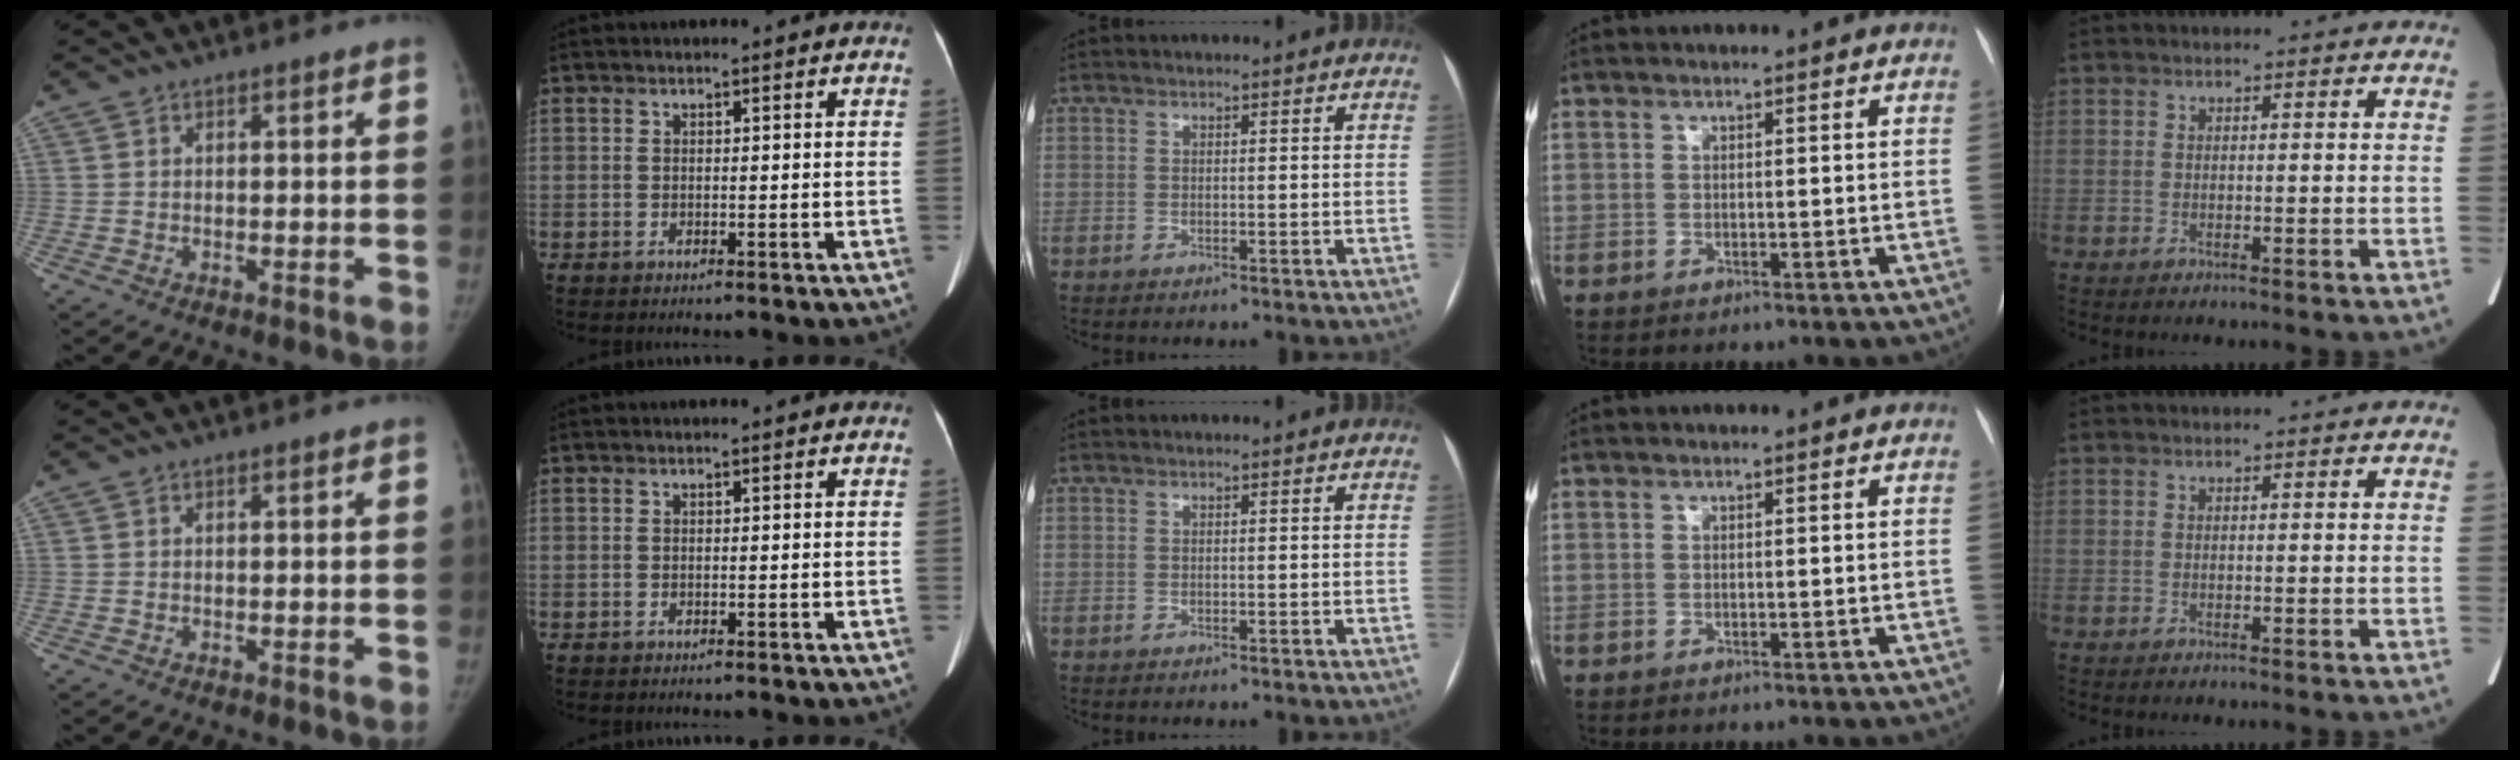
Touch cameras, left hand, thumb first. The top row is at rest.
{}